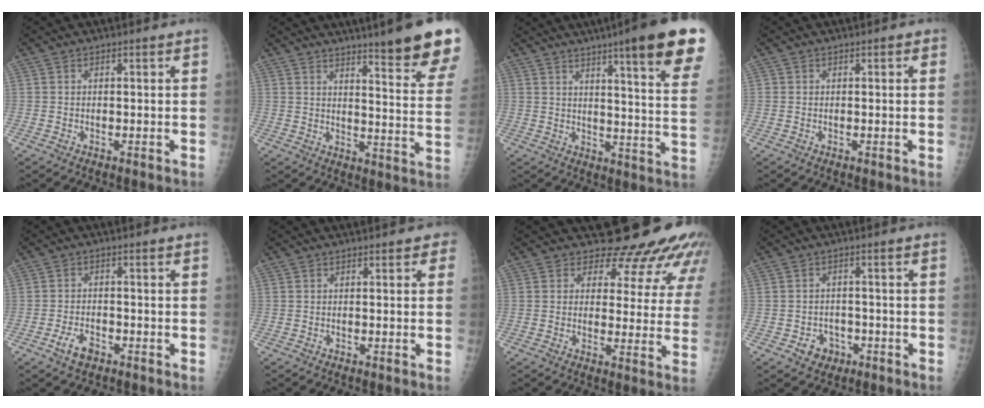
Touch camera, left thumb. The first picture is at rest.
{"total": 17.1, "force": [12.8, 1.2, 11.3], "torque": [-0.118, -0.084, 0.160]}
{"total": 20.7, "force": [13.2, 1.9, 15.8], "torque": [-0.190, -0.060, 0.163]}
{"total": 0.8, "force": [0.1, 0.7, 0.3], "torque": [0.006, 0.002, -0.004]}
{"total": 3.8, "force": [-2.3, 2.0, 2.3], "torque": [-0.045, 0.013, -0.039]}
{"total": 1.3, "force": [0.5, 0.8, 0.9], "torque": [0.006, 0.002, -0.001]}
{"total": 15.2, "force": [13.1, 6.5, 4.3], "torque": [-0.008, -0.078, 0.136]}
{"total": 4.1, "force": [-1.9, 3.4, 1.3], "torque": [0.001, 0.014, -0.024]}